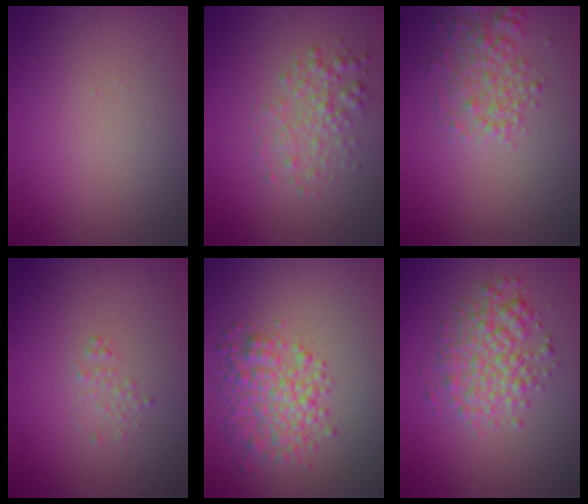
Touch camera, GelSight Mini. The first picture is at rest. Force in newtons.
{"total": 2.5, "press": 2.5, "slide": 0.0}
{"total": 2.7, "press": 2.7, "slide": 0.1}
{"total": 0.9, "press": 0.9, "slide": 0.0}
{"total": 4.5, "press": 4.4, "slide": 0.1}
{"total": 4.0, "press": 4.0, "slide": 0.1}